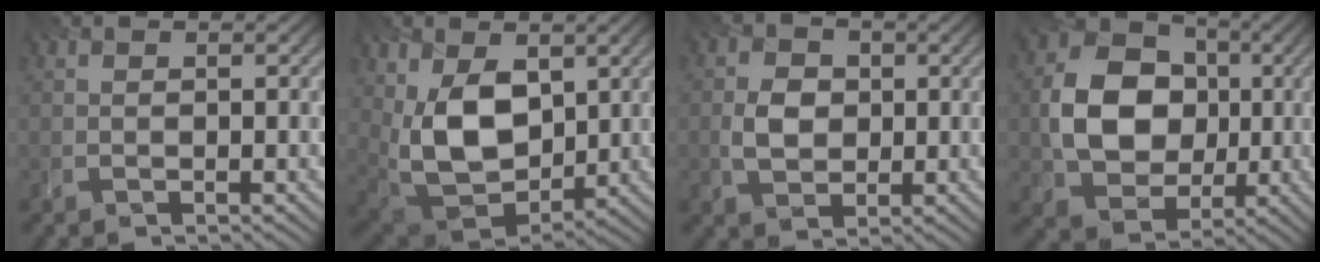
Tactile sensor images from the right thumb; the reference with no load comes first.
{"total": 11.6, "force": [2.4, 7.4, 8.5], "torque": [-0.204, -0.010, 0.049]}
{"total": 3.9, "force": [0.1, 3.1, 2.3], "torque": [-0.052, 0.000, -0.005]}
{"total": 11.0, "force": [0.2, 8.8, 6.5], "torque": [-0.150, 0.006, 0.002]}